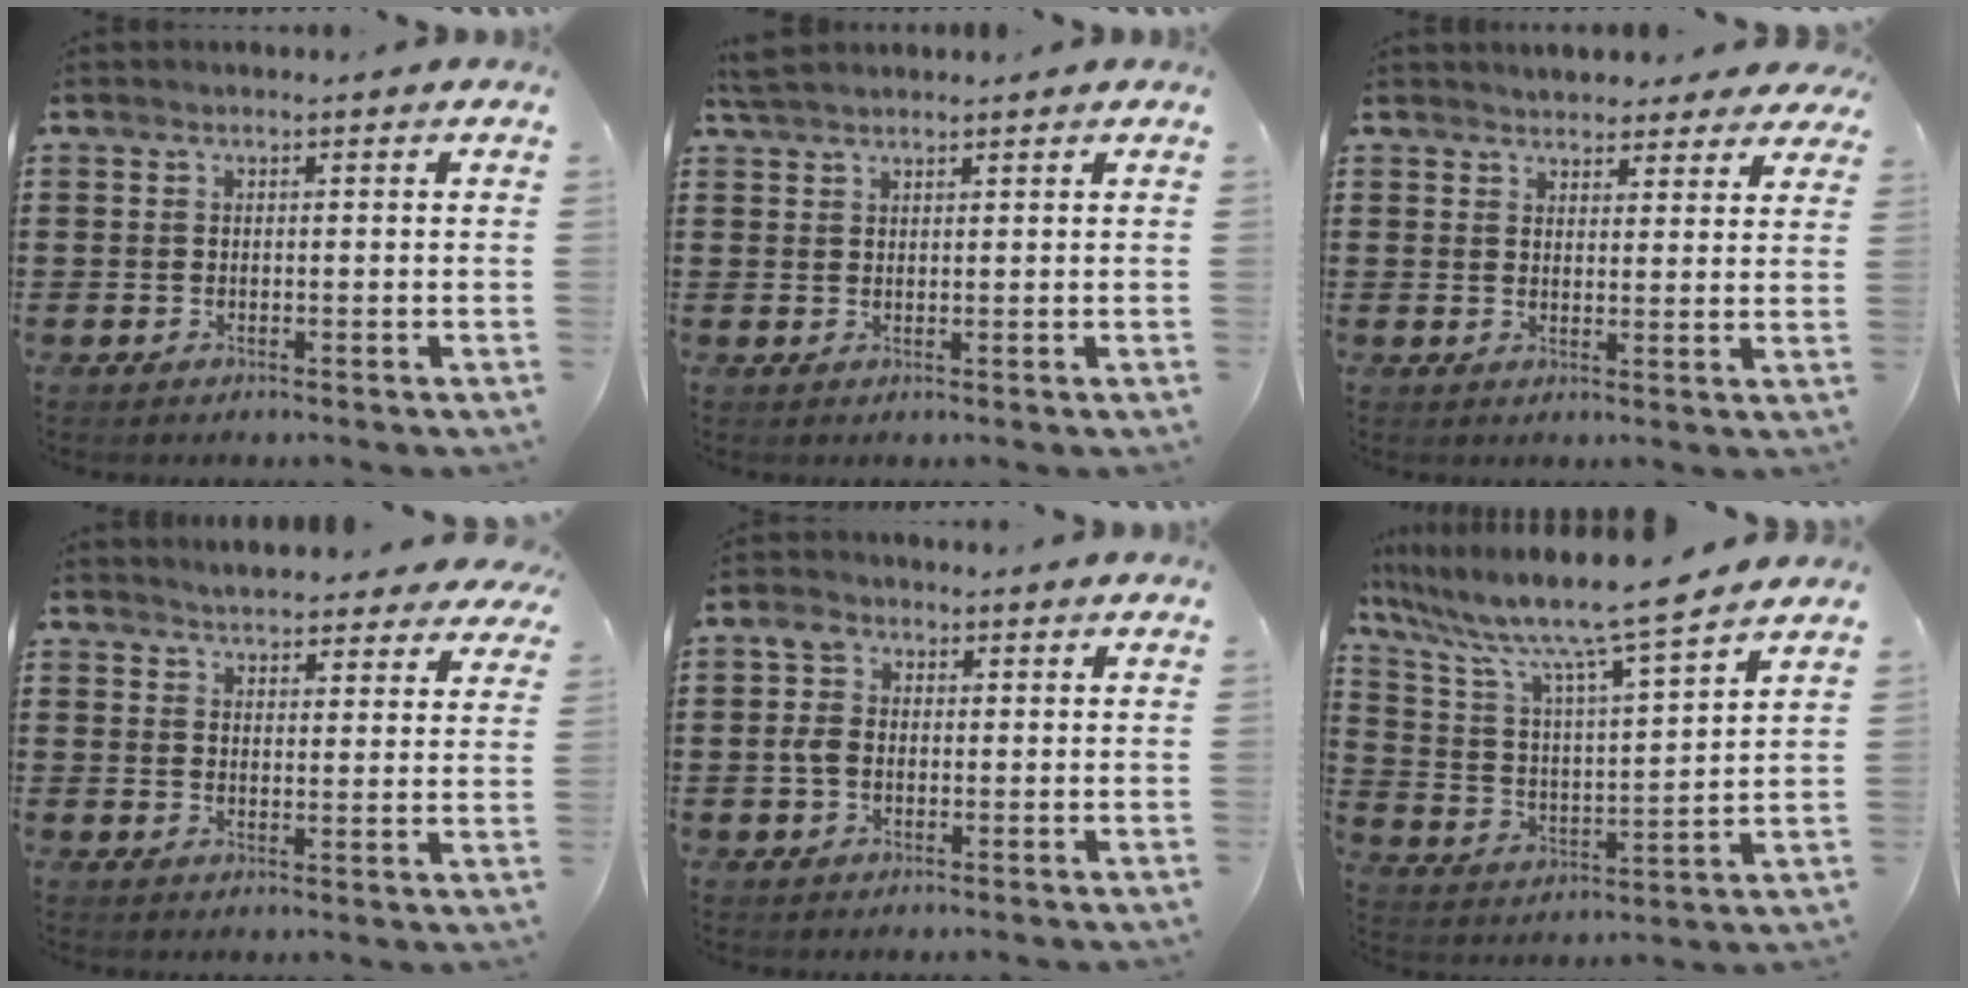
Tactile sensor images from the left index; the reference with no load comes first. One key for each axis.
{"total": 2.4, "fx": 2.2, "fy": 0.5, "fz": 0.9, "tx": -0.022, "ty": 0.004, "tz": 0.042}
{"total": 3.4, "fx": 3.3, "fy": 0.9, "fz": -0.1, "tx": -0.002, "ty": -0.009, "tz": 0.061}
{"total": 4.2, "fx": 4.2, "fy": 0.5, "fz": 0.4, "tx": -0.024, "ty": -0.013, "tz": 0.077}
{"total": 3.8, "fx": 0.1, "fy": 3.1, "fz": 2.2, "tx": -0.064, "ty": 0.005, "tz": -0.005}
{"total": 9.4, "fx": 7.9, "fy": -0.3, "fz": 5.0, "tx": -0.130, "ty": -0.056, "tz": 0.126}